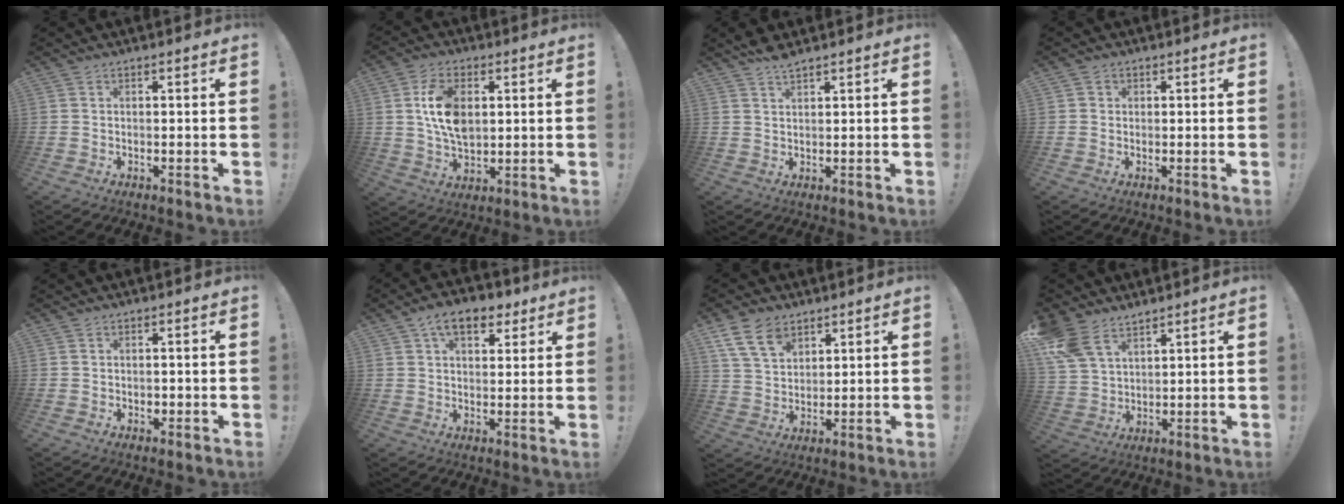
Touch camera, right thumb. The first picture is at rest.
{"total": 12.7, "force": [3.0, 8.2, 9.3], "torque": [-0.167, 0.003, 0.054]}
{"total": 3.4, "force": [2.9, 0.7, 1.6], "torque": [-0.032, -0.016, 0.053]}
{"total": 1.4, "force": [0.6, 1.3, 0.1], "torque": [0.004, -0.001, 0.009]}
{"total": 0.7, "force": [-0.1, 0.7, 0.0], "torque": [-0.003, 0.003, 0.000]}
{"total": 10.6, "force": [5.6, 6.2, 6.6], "torque": [-0.090, -0.011, 0.101]}
{"total": 11.6, "force": [7.0, 7.4, 5.7], "torque": [-0.100, -0.027, 0.138]}
{"total": 10.3, "force": [7.6, 5.5, 4.4], "torque": [-0.085, -0.039, 0.152]}